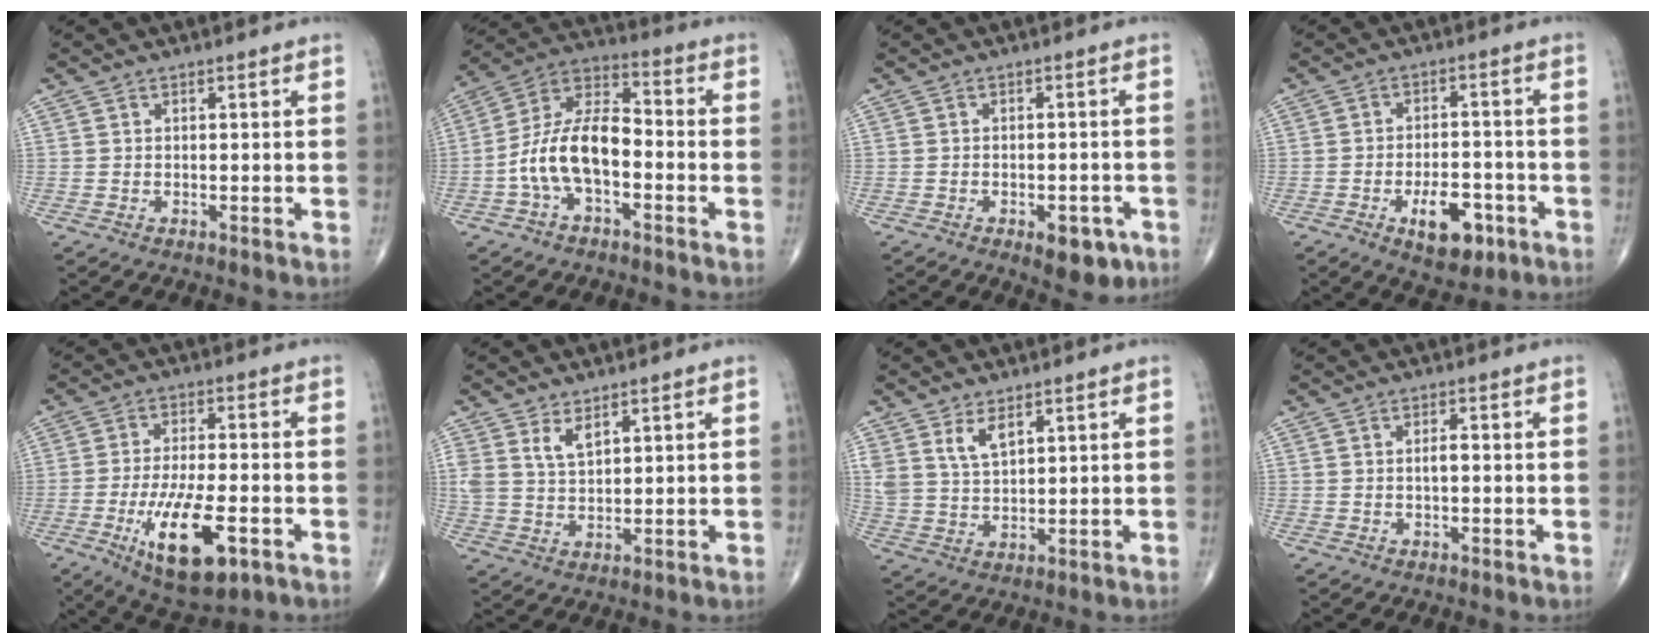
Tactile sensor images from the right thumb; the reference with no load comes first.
{"total": 12.8, "force": [-3.3, 6.5, 10.5], "torque": [-0.192, 0.047, -0.069]}
{"total": 6.2, "force": [-3.1, 3.0, 4.4], "torque": [-0.036, 0.013, -0.033]}
{"total": 9.2, "force": [-4.3, 4.7, 6.7], "torque": [-0.081, 0.021, -0.059]}
{"total": 14.4, "force": [-5.4, 5.2, 12.3], "torque": [-0.211, 0.006, -0.080]}
{"total": 4.0, "force": [2.5, 1.8, 2.6], "torque": [-0.041, -0.014, 0.053]}
{"total": 5.1, "force": [3.1, 2.4, 3.4], "torque": [-0.057, -0.016, 0.066]}
{"total": 1.3, "force": [-0.2, 0.5, 1.2], "torque": [-0.019, 0.003, -0.004]}